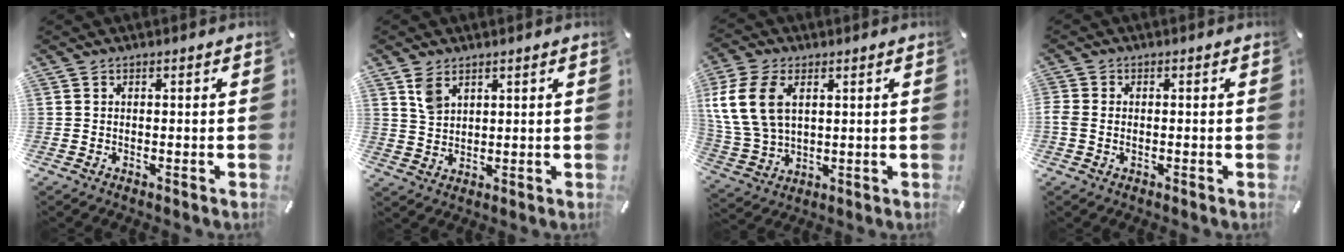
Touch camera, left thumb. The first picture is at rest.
{"total": 4.7, "force": [2.8, 3.1, 2.3], "torque": [-0.044, 0.000, 0.053]}
{"total": 12.6, "force": [3.9, 8.8, 8.1], "torque": [-0.202, 0.007, 0.074]}
{"total": 2.0, "force": [-0.5, 1.3, 1.4], "torque": [-0.026, 0.003, -0.009]}